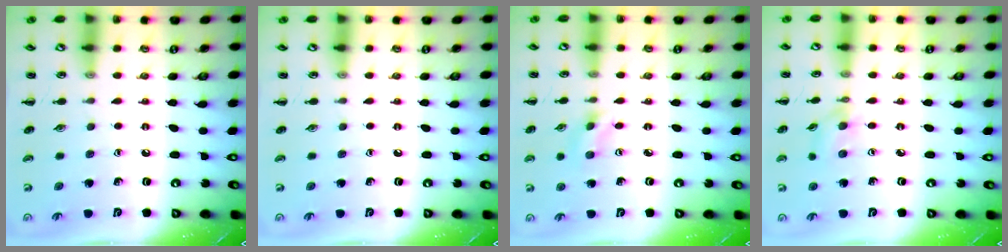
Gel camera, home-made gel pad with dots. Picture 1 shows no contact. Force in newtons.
{"total": 0.0}
{"total": 1.9, "press": 1.7, "slide": 0.8}
{"total": 3.8, "press": 3.7, "slide": 1.1}